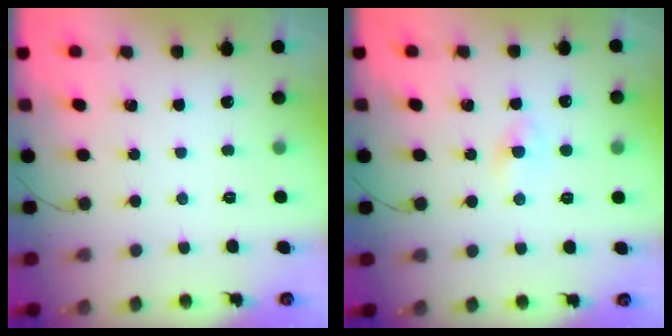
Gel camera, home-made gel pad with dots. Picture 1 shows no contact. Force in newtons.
{"total": 1.3, "press": 1.0, "slide": 0.8}